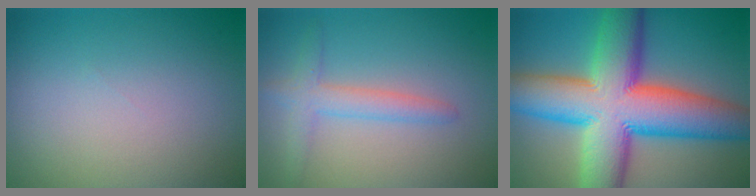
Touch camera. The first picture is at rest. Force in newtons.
{"total": 2.7, "press": 2.6, "slide": 0.1}
{"total": 15.7, "press": 15.7, "slide": 0.5}